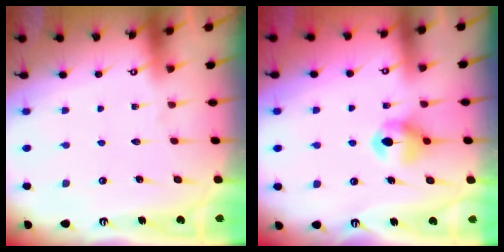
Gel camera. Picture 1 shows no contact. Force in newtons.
{"total": 7.3, "press": 7.3, "slide": 0.5}